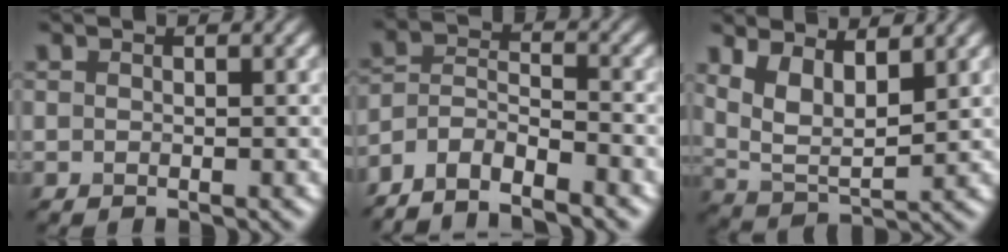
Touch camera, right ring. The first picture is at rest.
{"total": 5.7, "force": [-5.0, 1.5, 2.4], "torque": [-0.040, -0.003, -0.100]}
{"total": 5.0, "force": [2.4, 2.2, 3.7], "torque": [-0.084, -0.013, 0.052]}